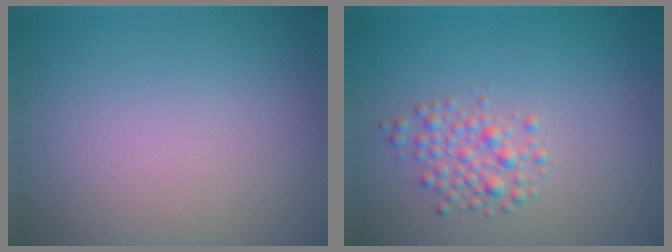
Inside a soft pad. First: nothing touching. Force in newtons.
{"total": 2.2, "press": 2.2, "slide": 0.1}